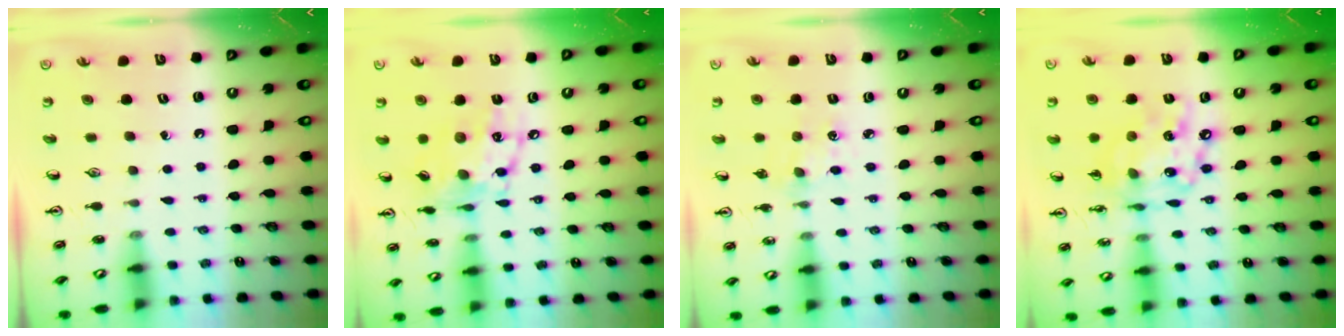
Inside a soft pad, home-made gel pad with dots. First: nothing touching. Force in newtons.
{"total": 14.8, "press": 14.8, "slide": 0.9}
{"total": 4.5, "press": 4.5, "slide": 0.5}
{"total": 15.2, "press": 15.1, "slide": 1.6}